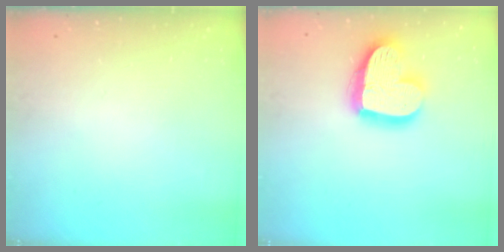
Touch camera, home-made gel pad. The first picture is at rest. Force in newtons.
{"total": 18.7, "press": 18.7, "slide": 1.5}